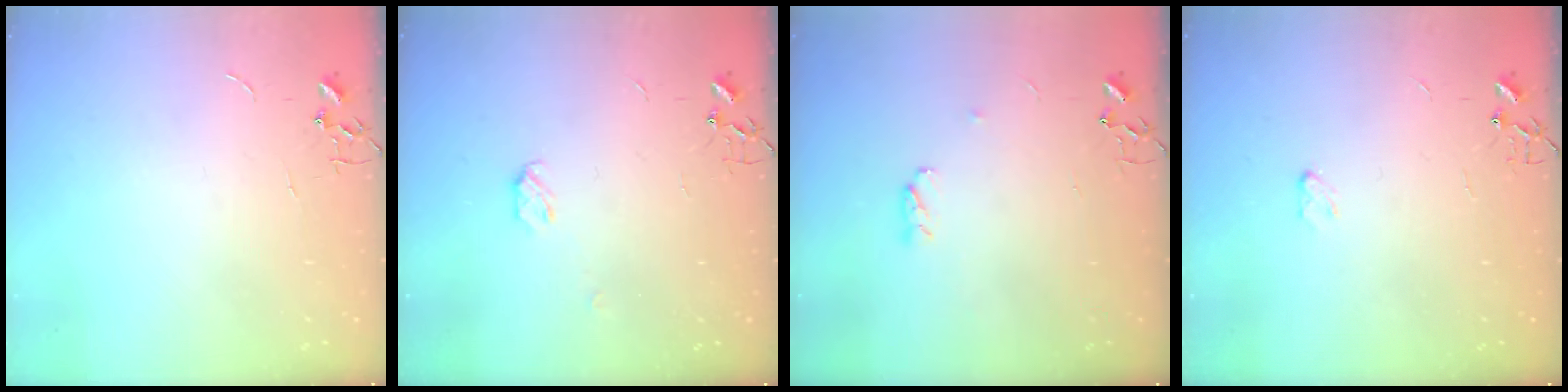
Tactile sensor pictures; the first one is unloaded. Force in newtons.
{"total": 4.0, "press": 4.0, "slide": 0.6}
{"total": 3.8, "press": 3.8, "slide": 0.6}
{"total": 3.2, "press": 3.2, "slide": 0.5}